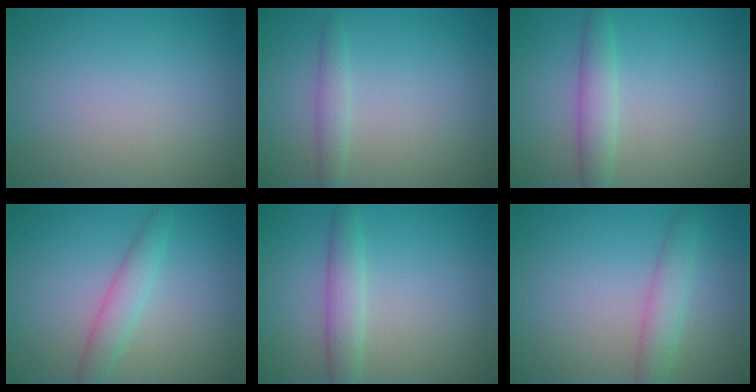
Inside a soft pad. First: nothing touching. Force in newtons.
{"total": 1.5, "press": 1.5, "slide": 0.1}
{"total": 2.5, "press": 2.5, "slide": 0.0}
{"total": 2.4, "press": 2.4, "slide": 0.1}
{"total": 2.5, "press": 2.5, "slide": 0.0}
{"total": 2.8, "press": 2.8, "slide": 0.1}